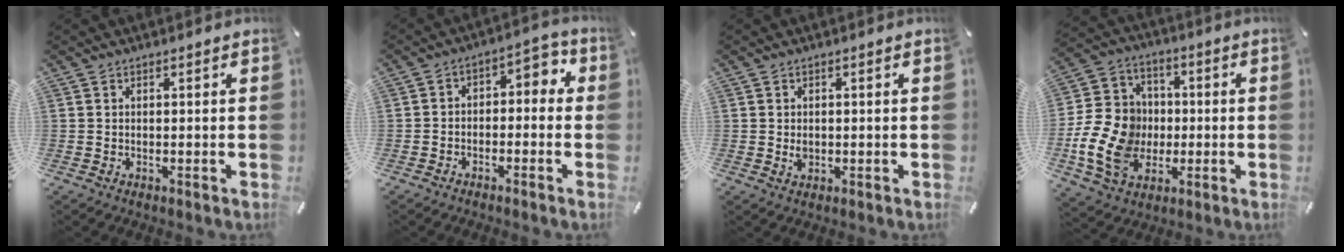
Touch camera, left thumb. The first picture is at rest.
{"total": 4.1, "force": [-2.1, 2.7, 2.1], "torque": [-0.030, 0.016, -0.048]}
{"total": 1.7, "force": [0.0, 1.3, 1.1], "torque": [-0.014, 0.001, -0.003]}
{"total": 16.1, "force": [-3.3, 13.6, 8.0], "torque": [-0.168, 0.022, -0.053]}